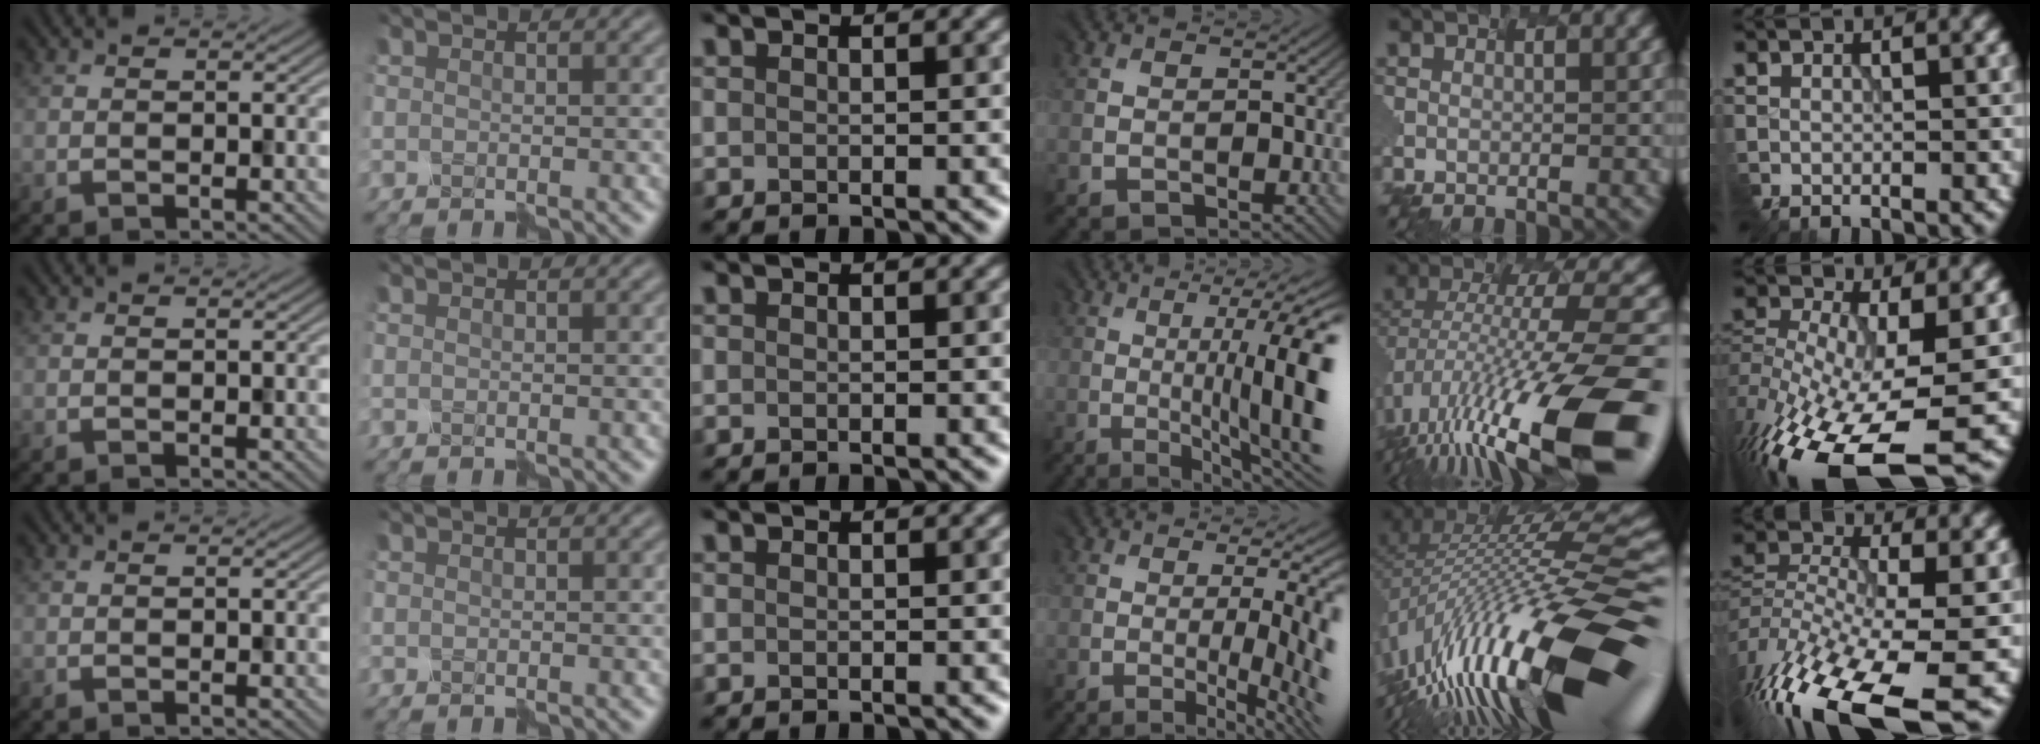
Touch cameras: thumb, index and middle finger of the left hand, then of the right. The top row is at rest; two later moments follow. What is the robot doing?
{"motion": "shake", "object": "plastic piggy bank"}